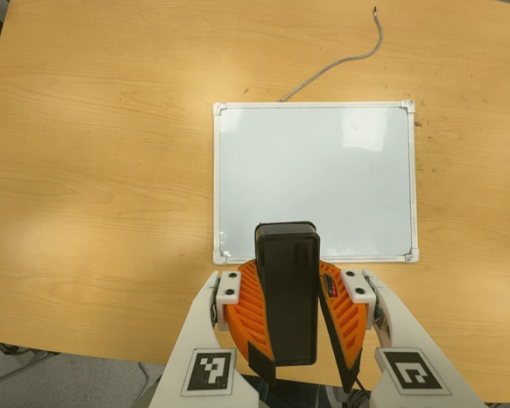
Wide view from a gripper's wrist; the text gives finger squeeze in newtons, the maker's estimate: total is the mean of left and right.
{"total": 12.9, "left": 12.4, "right": 13.5}